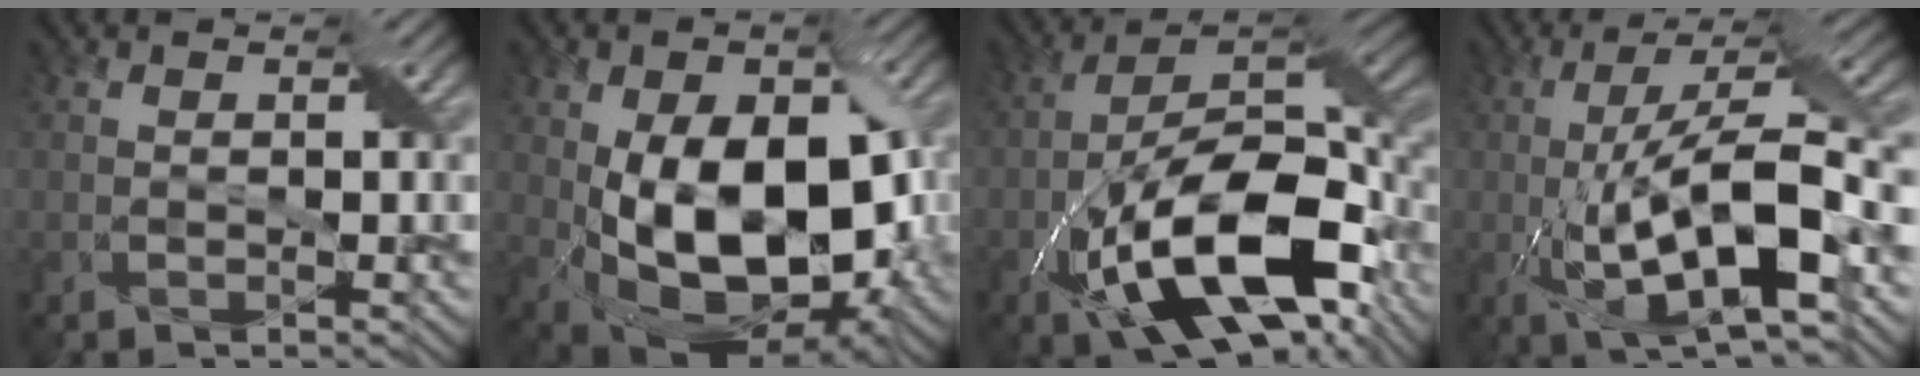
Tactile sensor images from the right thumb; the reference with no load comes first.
{"total": 16.8, "force": [-1.7, 10.4, 13.1], "torque": [-0.212, -0.031, -0.017]}
{"total": 17.9, "force": [-7.0, 8.4, 14.2], "torque": [-0.259, -0.016, -0.127]}
{"total": 15.1, "force": [-3.5, 4.8, 13.8], "torque": [-0.244, 0.003, -0.067]}